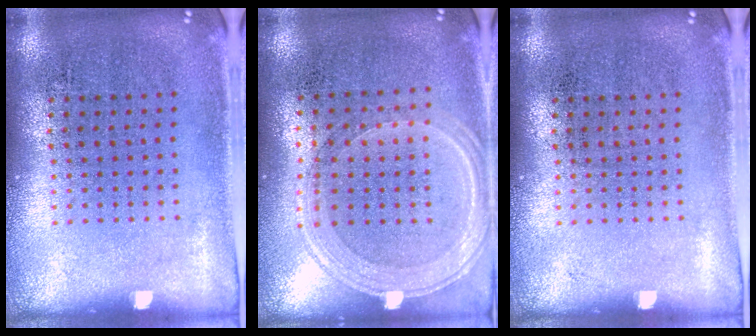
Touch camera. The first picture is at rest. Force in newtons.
{"total": 1.2, "press": 1.2, "slide": 0.3}
{"total": 0.0}